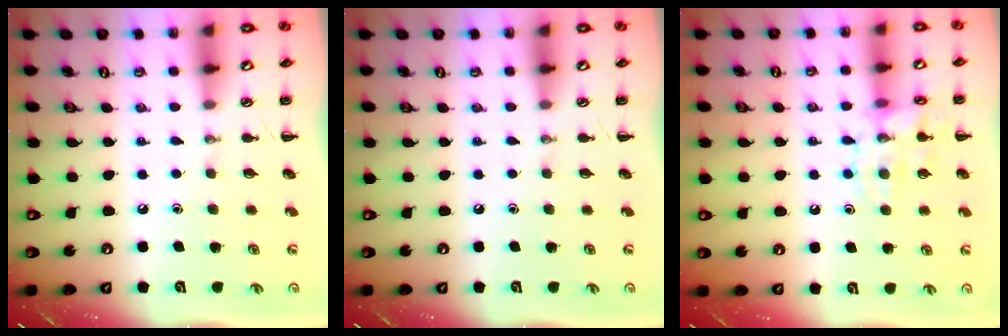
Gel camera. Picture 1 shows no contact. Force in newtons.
{"total": 0.0}
{"total": 12.6, "press": 12.6, "slide": 0.9}